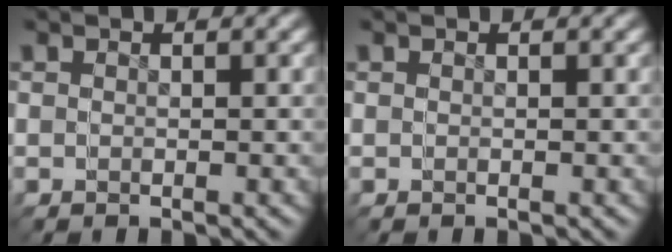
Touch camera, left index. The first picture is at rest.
{"total": 0.0}